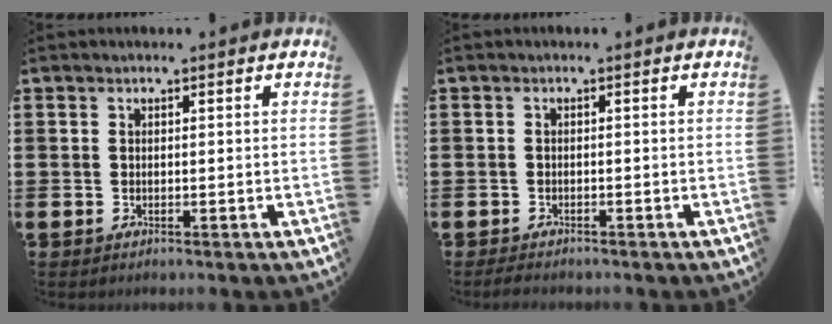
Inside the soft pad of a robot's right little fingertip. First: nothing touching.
{"total": 0.9, "force": [-0.8, 0.2, 0.3], "torque": [-0.007, 0.000, -0.017]}